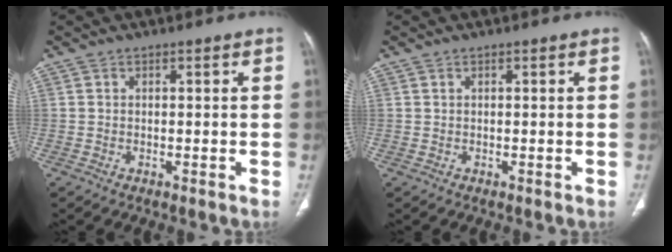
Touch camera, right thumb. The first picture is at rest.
{"total": 0.0}